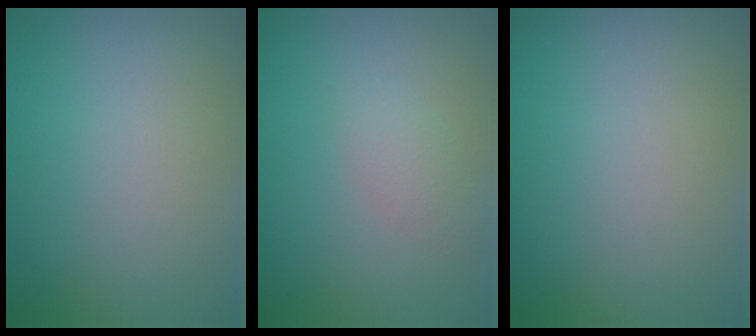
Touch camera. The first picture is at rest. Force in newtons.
{"total": 1.6, "press": 1.6, "slide": 0.1}
{"total": 0.0}